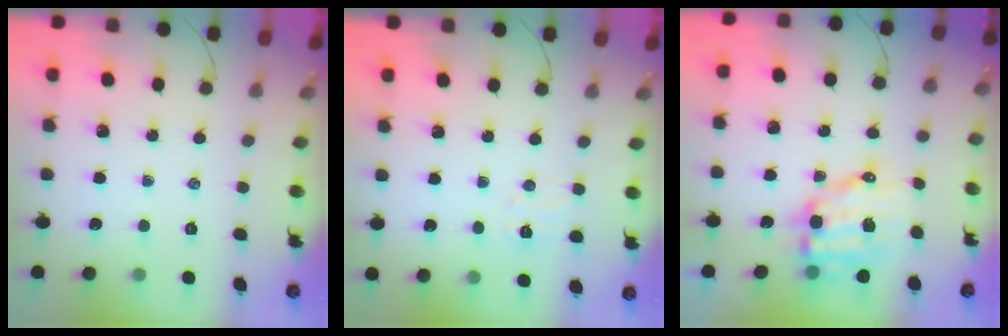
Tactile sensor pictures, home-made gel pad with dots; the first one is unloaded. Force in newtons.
{"total": 4.3, "press": 4.1, "slide": 1.3}
{"total": 11.4, "press": 11.2, "slide": 2.3}